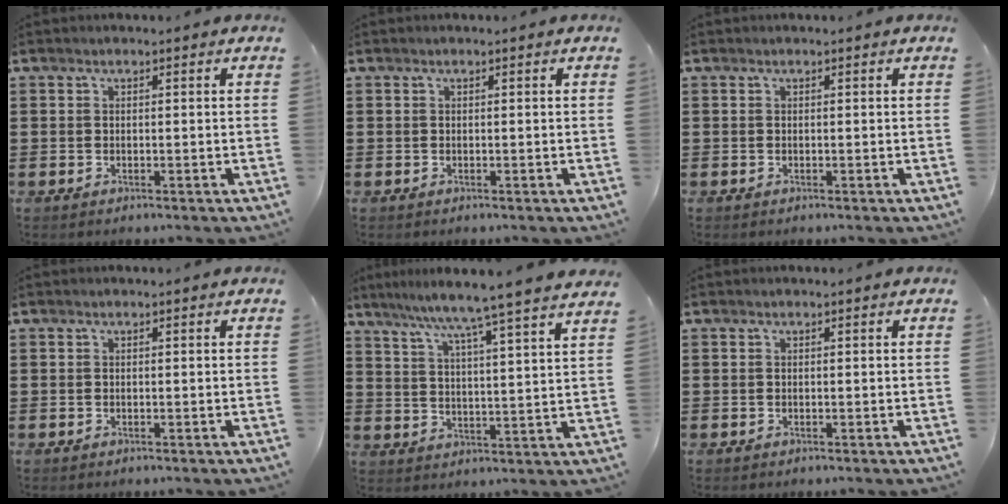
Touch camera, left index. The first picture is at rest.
{"total": 0.0}
{"total": 0.0}
{"total": 0.0}
{"total": 6.6, "force": [5.7, -1.8, 2.6], "torque": [-0.076, -0.046, 0.090]}
{"total": 0.0}